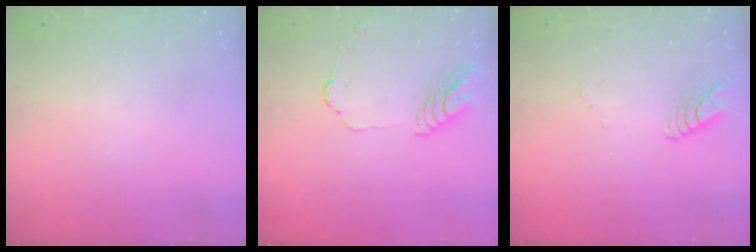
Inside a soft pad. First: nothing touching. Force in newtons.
{"total": 9.6, "press": 9.6, "slide": 0.3}
{"total": 6.0, "press": 6.0, "slide": 0.7}